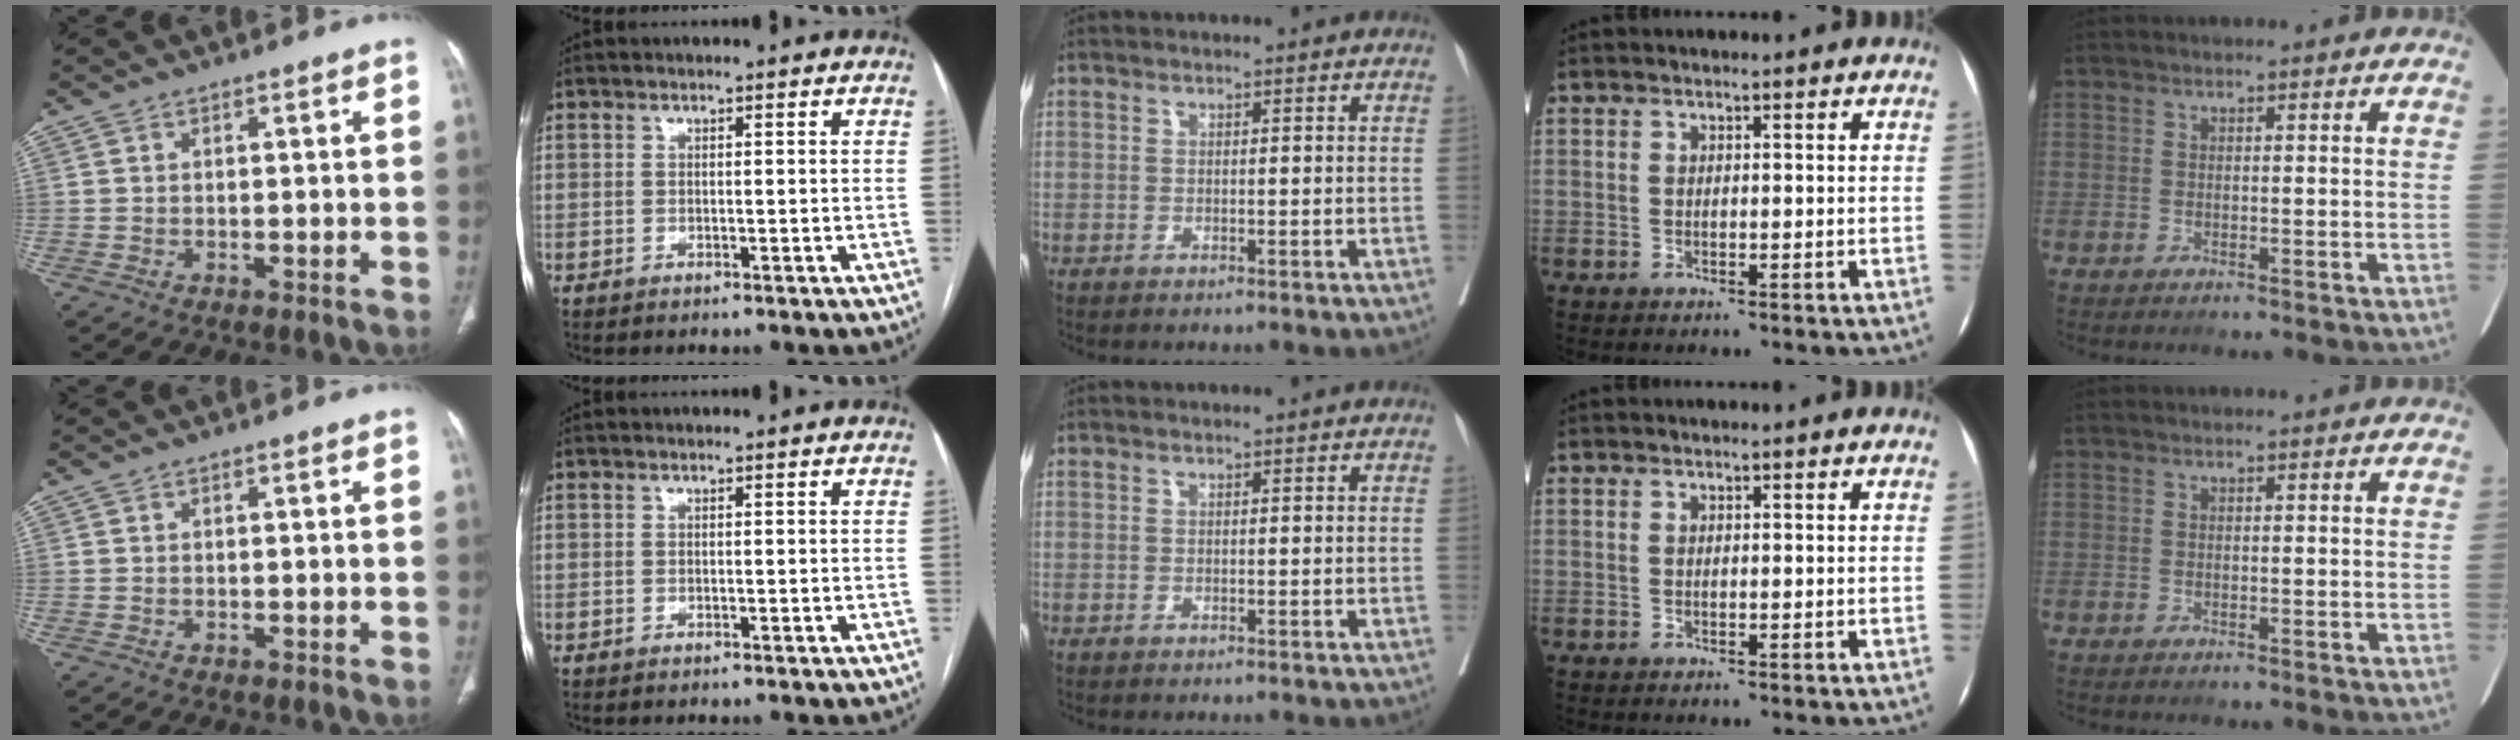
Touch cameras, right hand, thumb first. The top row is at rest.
{}